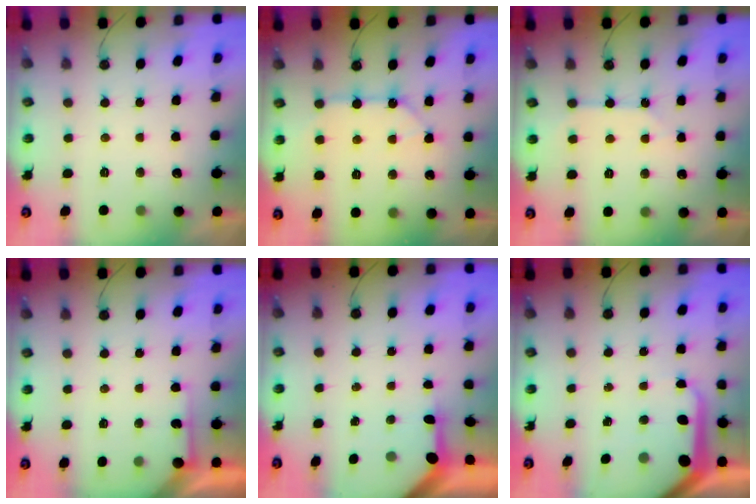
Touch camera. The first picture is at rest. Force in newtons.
{"total": 10.7, "press": 10.6, "slide": 1.3}
{"total": 2.1, "press": 2.1, "slide": 0.3}
{"total": 4.9, "press": 4.8, "slide": 0.7}
{"total": 3.2, "press": 3.2, "slide": 0.2}
{"total": 7.9, "press": 7.8, "slide": 0.9}